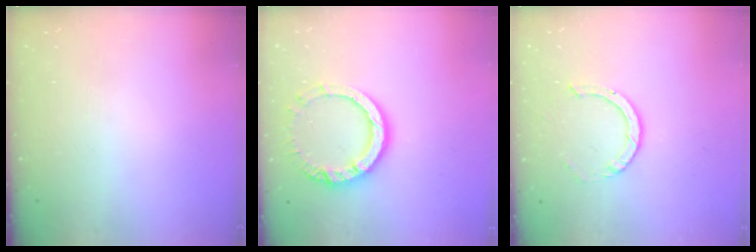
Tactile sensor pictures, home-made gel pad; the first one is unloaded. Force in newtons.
{"total": 11.6, "press": 11.6, "slide": 1.2}
{"total": 4.0, "press": 4.0, "slide": 0.3}